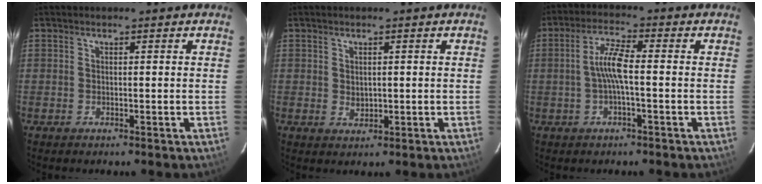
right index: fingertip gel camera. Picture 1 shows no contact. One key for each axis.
{"total": 1.8, "fx": 0.3, "fy": 1.5, "fz": 0.9, "tx": -0.012, "ty": -0.001, "tz": 0.009}
{"total": 5.5, "fx": -0.8, "fy": 0.7, "fz": 5.4, "tx": -0.110, "ty": 0.009, "tz": -0.014}